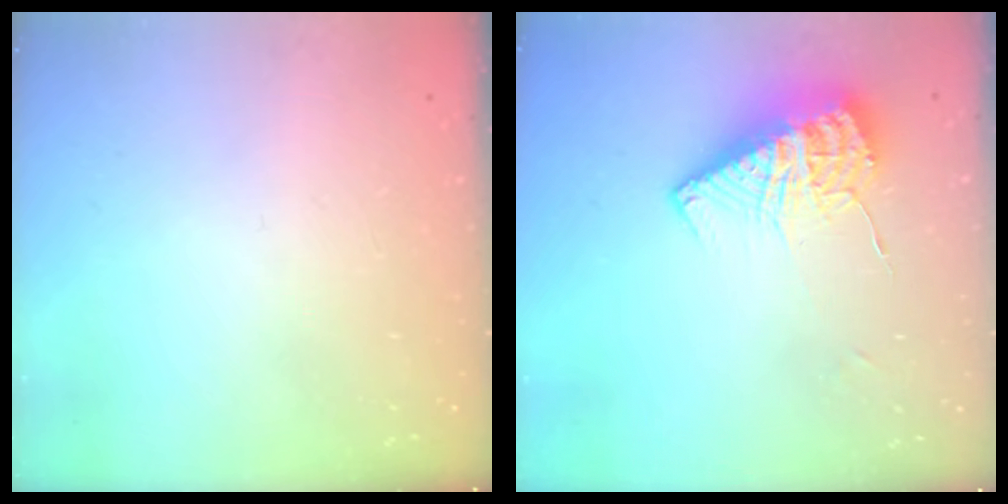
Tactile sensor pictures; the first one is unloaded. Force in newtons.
{"total": 12.5, "press": 12.4, "slide": 1.0}